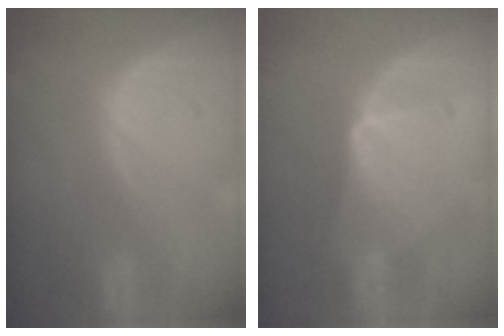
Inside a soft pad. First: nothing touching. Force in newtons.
{"total": 6.8, "press": 5.9, "slide": 3.3}